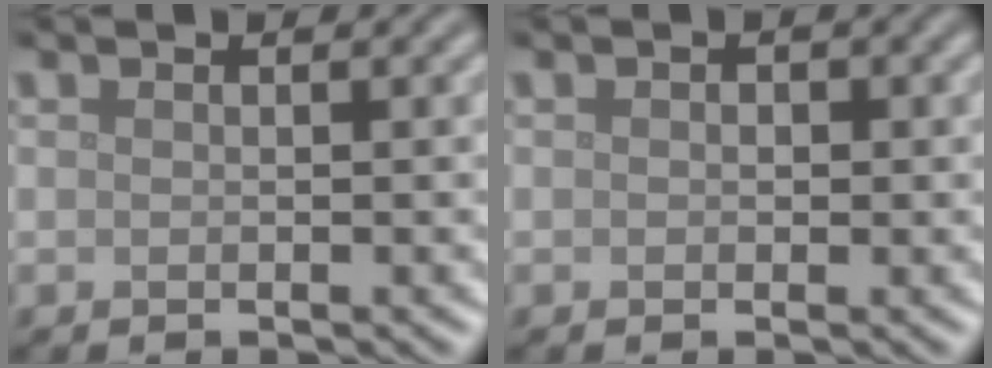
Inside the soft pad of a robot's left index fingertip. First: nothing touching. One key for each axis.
{"total": 0.6, "fx": 0.0, "fy": 0.5, "fz": 0.3, "tx": -0.002, "ty": -0.003, "tz": -0.001}